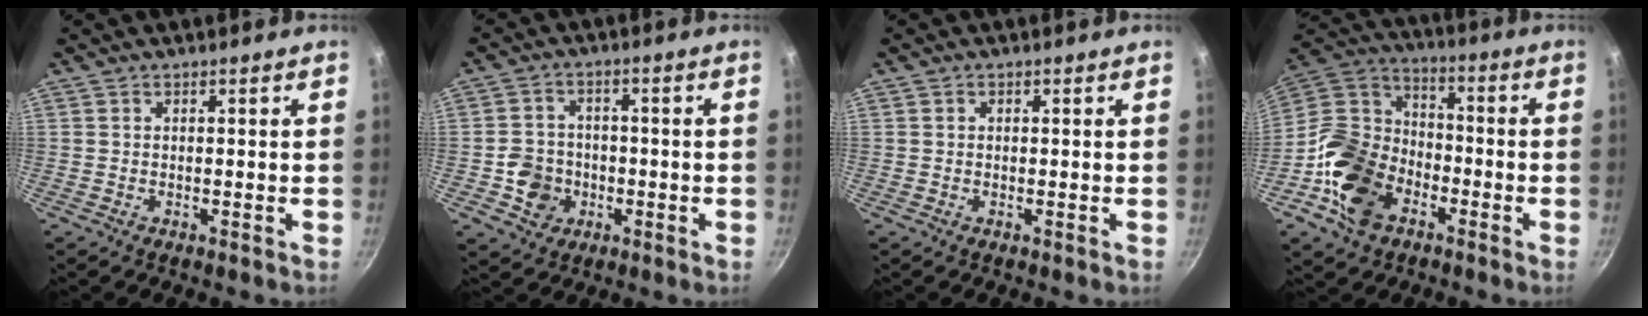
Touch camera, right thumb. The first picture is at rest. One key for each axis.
{"total": 6.9, "fx": -1.8, "fy": 6.2, "fz": 2.5, "tx": -0.018, "ty": 0.025, "tz": -0.032}
{"total": 0.6, "fx": 0.1, "fy": 0.6, "fz": 0.1, "tx": -0.001, "ty": 0.005, "tz": 0.002}
{"total": 17.1, "fx": -7.2, "fy": 12.1, "fz": 9.7, "tx": -0.164, "ty": 0.052, "tz": -0.153}